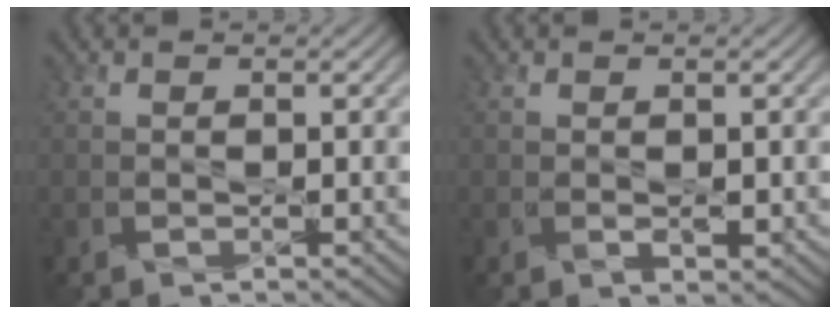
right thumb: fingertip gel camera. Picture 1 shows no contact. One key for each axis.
{"total": 0.8, "fx": 0.0, "fy": 0.5, "fz": 0.7, "tx": -0.013, "ty": -0.005, "tz": 0.004}